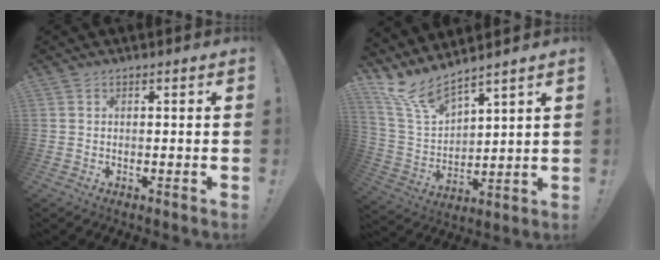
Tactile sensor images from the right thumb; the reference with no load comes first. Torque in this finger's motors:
{"motor_torque": [-0.59, 1.27, 0.68, 0.78, 0.02]}